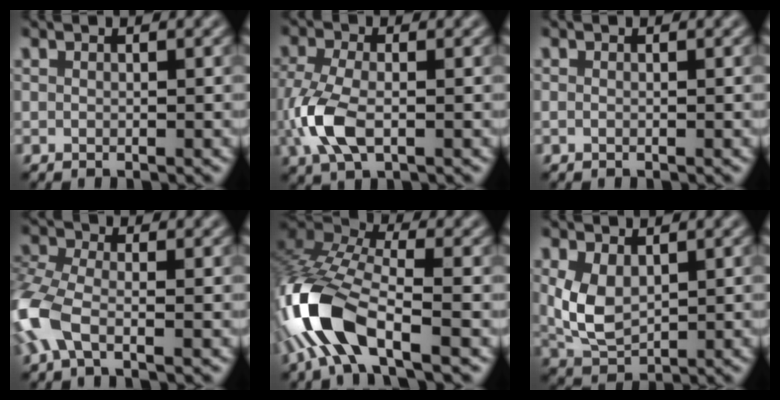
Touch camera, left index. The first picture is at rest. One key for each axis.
{"total": 5.1, "fx": -1.7, "fy": 2.6, "fz": 4.1, "tx": -0.107, "ty": -0.009, "tz": -0.035}
{"total": 0.0}
{"total": 6.3, "fx": -3.0, "fy": 2.8, "fz": 4.7, "tx": -0.123, "ty": -0.004, "tz": -0.078}
{"total": 10.4, "fx": -5.0, "fy": 4.0, "fz": 8.1, "tx": -0.186, "ty": 0.001, "tz": -0.108}
{"total": 4.0, "fx": 0.3, "fy": 2.6, "fz": 3.0, "tx": -0.080, "ty": -0.001, "tz": 0.014}